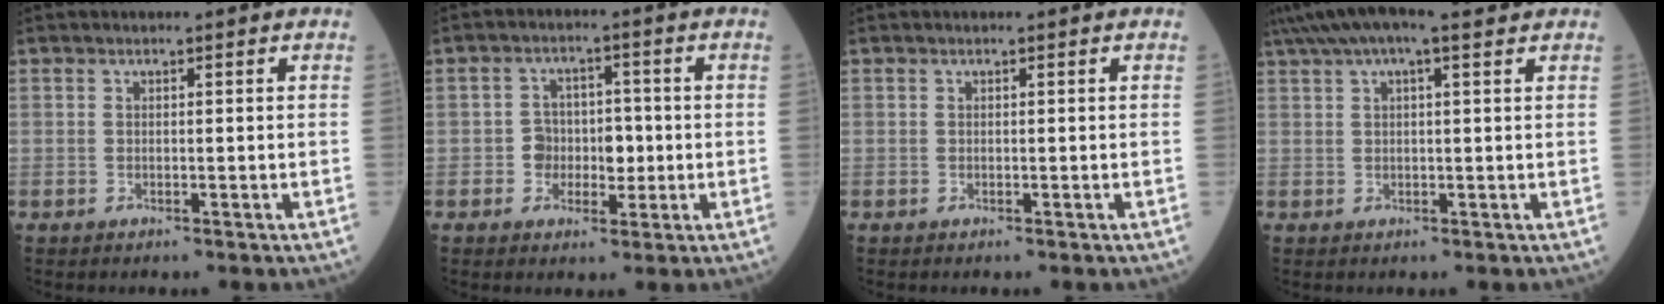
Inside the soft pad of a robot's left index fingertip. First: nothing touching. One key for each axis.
{"total": 5.1, "fx": -0.8, "fy": 4.0, "fz": 2.9, "tx": -0.046, "ty": 0.014, "tz": -0.015}
{"total": 0.0}
{"total": 8.4, "fx": 6.0, "fy": 1.6, "fz": 5.6, "tx": -0.104, "ty": 0.053, "tz": 0.096}